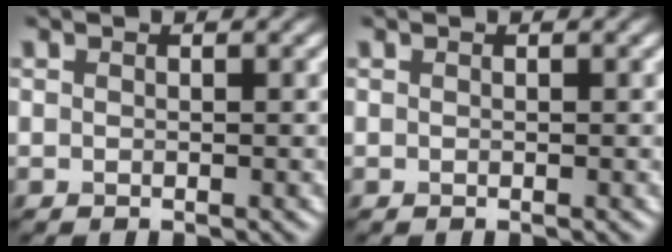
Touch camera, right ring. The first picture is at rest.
{"total": 0.0}